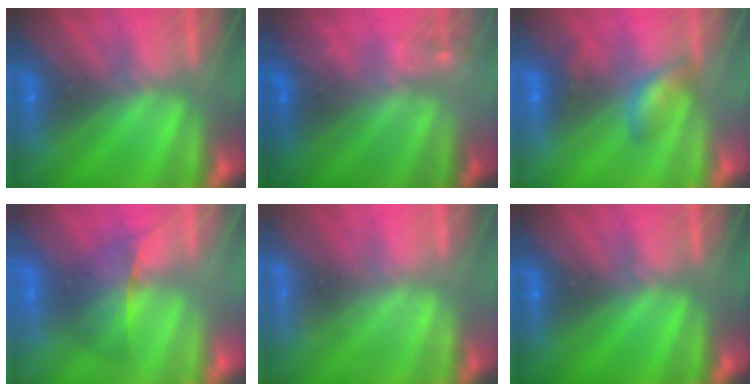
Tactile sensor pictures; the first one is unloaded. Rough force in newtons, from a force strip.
{"total": 2.2}
{"total": 2.4}
{"total": 2.1}
{"total": 2.3}
{"total": 0.0}